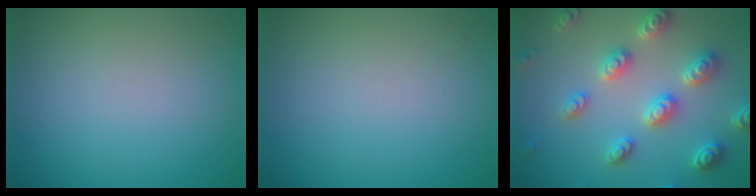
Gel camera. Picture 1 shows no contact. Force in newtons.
{"total": 0.6, "press": 0.5, "slide": 0.3}
{"total": 5.3, "press": 5.1, "slide": 1.2}